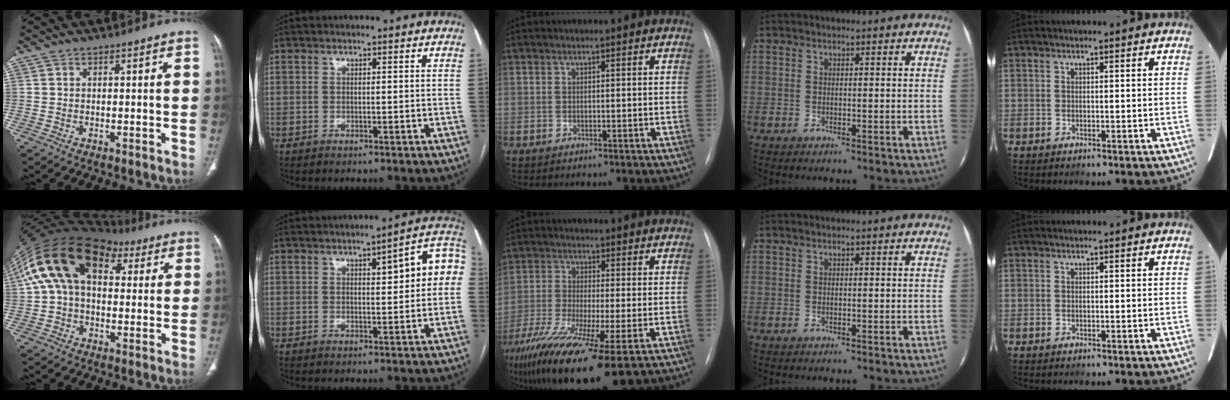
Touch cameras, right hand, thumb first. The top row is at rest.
{"thumb": {"total": 19.8, "force": [6.1, 12.3, 14.3], "torque": [-0.259, 0.056, 0.096]}, "index": {"total": 8.7, "force": [1.5, 1.8, 8.4], "torque": [-0.105, 0.030, 0.015]}, "middle": {"total": 17.0, "force": [-10.0, 2.1, 13.6], "torque": [-0.258, -0.052, -0.171]}}